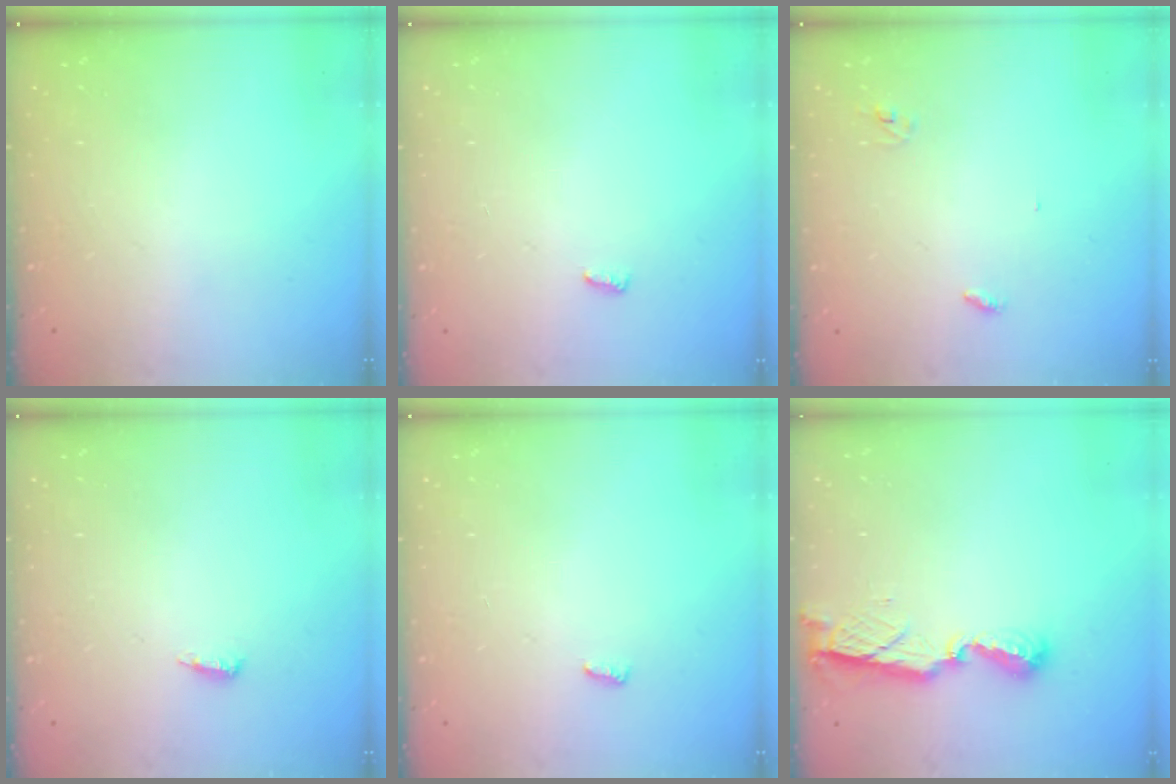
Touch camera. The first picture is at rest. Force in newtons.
{"total": 3.5, "press": 3.5, "slide": 0.3}
{"total": 2.8, "press": 2.8, "slide": 0.2}
{"total": 4.6, "press": 4.5, "slide": 0.9}
{"total": 3.5, "press": 3.5, "slide": 0.3}
{"total": 7.9, "press": 7.8, "slide": 0.3}